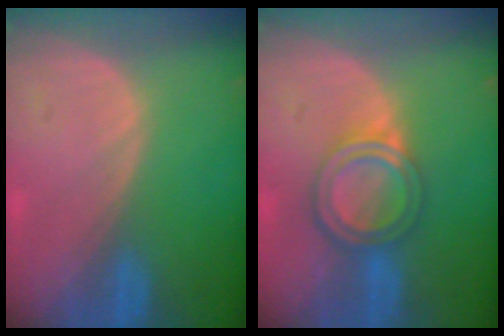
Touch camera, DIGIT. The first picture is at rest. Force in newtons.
{"total": 6.1, "press": 5.3, "slide": 3.0}